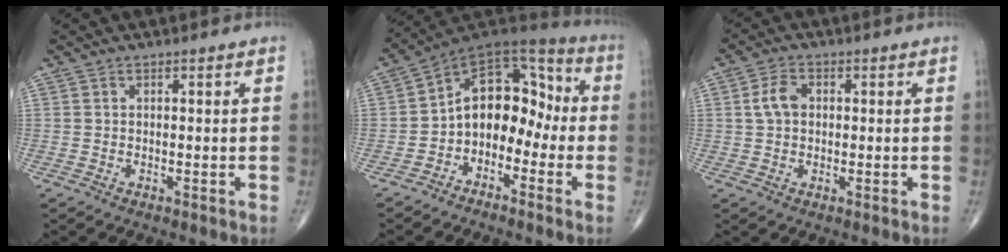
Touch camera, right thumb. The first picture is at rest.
{"total": 12.9, "force": [-2.9, 9.2, 8.5], "torque": [-0.086, 0.074, -0.064]}
{"total": 6.0, "force": [0.6, 3.8, 4.7], "torque": [-0.100, 0.017, 0.006]}